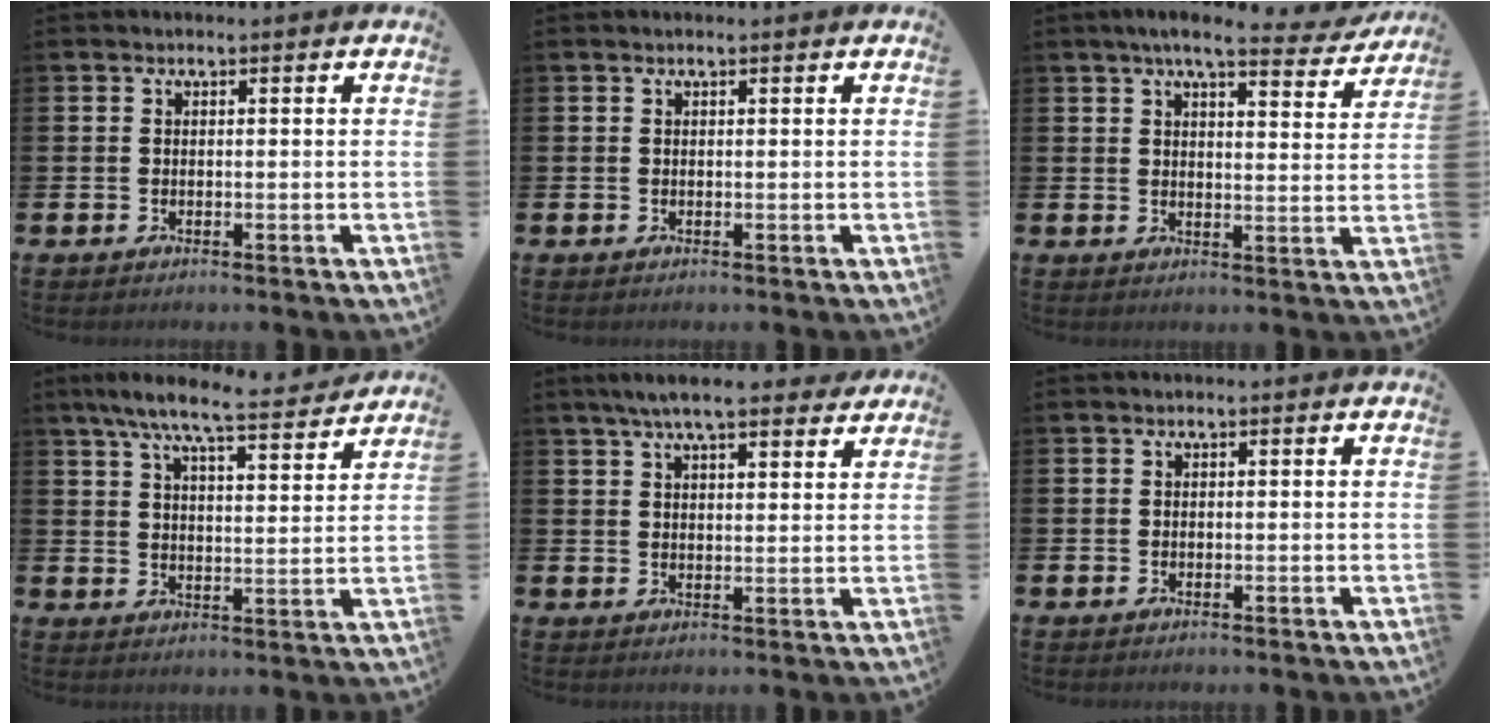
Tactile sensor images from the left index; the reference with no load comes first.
{"total": 0.0}
{"total": 6.5, "force": [5.7, 1.0, 3.0], "torque": [-0.056, -0.024, 0.097]}
{"total": 8.6, "force": [7.7, 0.8, 3.8], "torque": [-0.085, -0.040, 0.133]}
{"total": 6.5, "force": [5.7, 1.1, 2.9], "torque": [-0.060, -0.015, 0.102]}
{"total": 0.0}